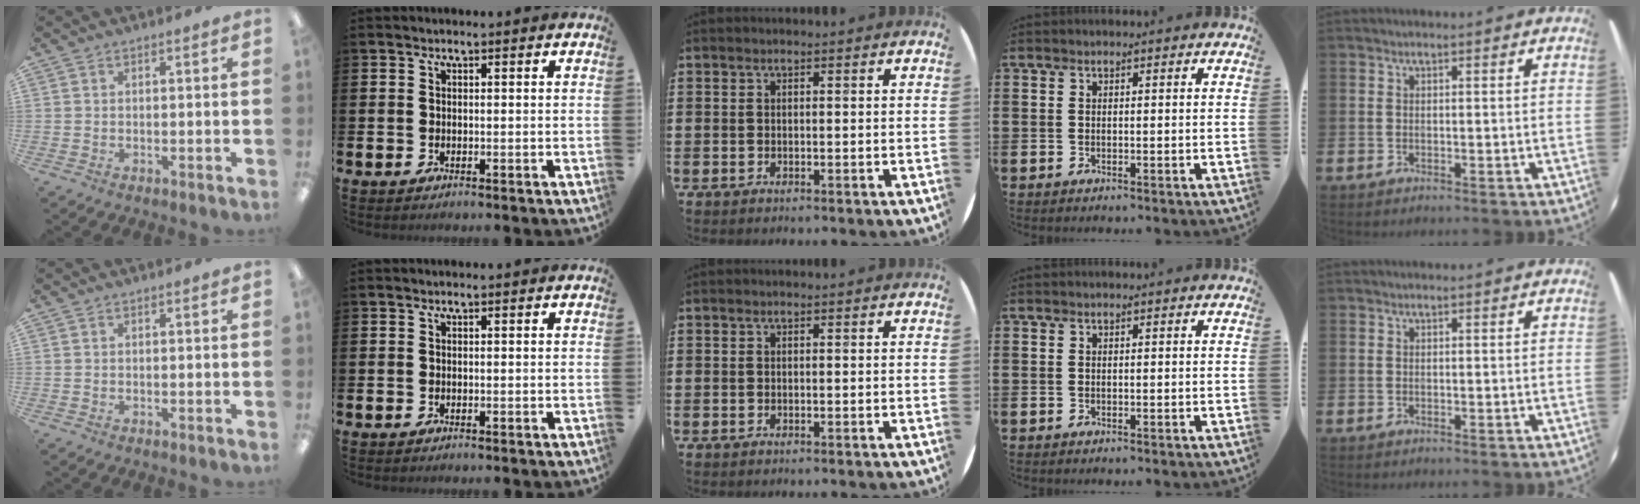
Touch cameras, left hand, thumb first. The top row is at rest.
{}